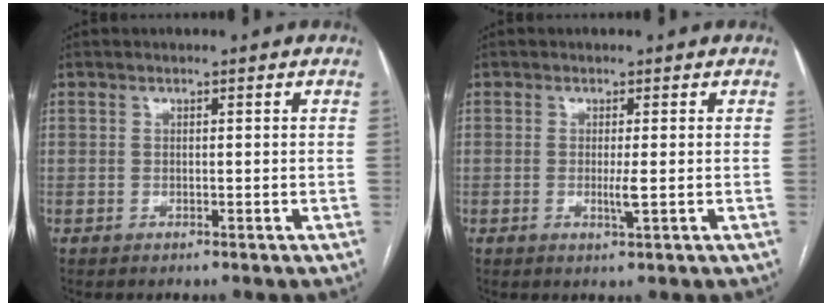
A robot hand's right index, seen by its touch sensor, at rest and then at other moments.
{"total": 1.9, "force": [-0.2, -0.2, 1.9], "torque": [-0.036, -0.005, -0.002]}